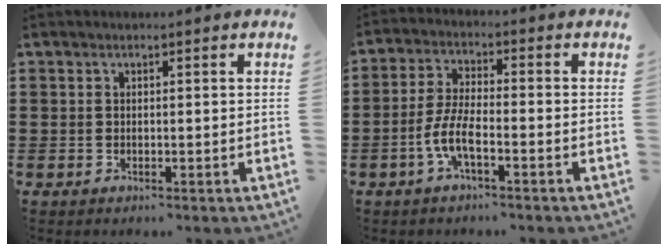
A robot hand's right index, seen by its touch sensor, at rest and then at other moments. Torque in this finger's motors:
{"motor_torque": [1.85, 0.28, 0.85, 0.21]}